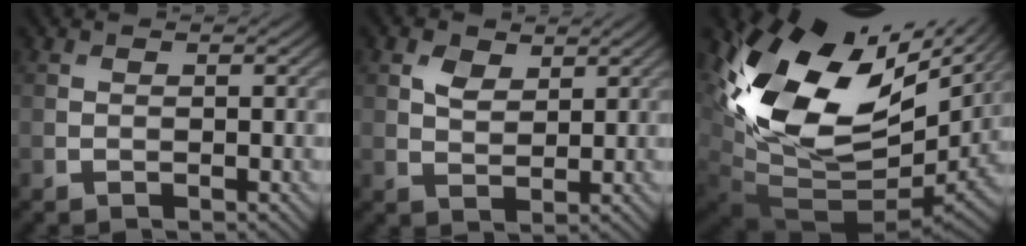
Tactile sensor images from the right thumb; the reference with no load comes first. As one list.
[{"total": 3.0, "force": [1.6, 1.8, 1.7], "torque": [-0.039, -0.001, 0.033]}, {"total": 17.9, "force": [6.3, 11.9, 11.8], "torque": [-0.267, -0.019, 0.134]}]